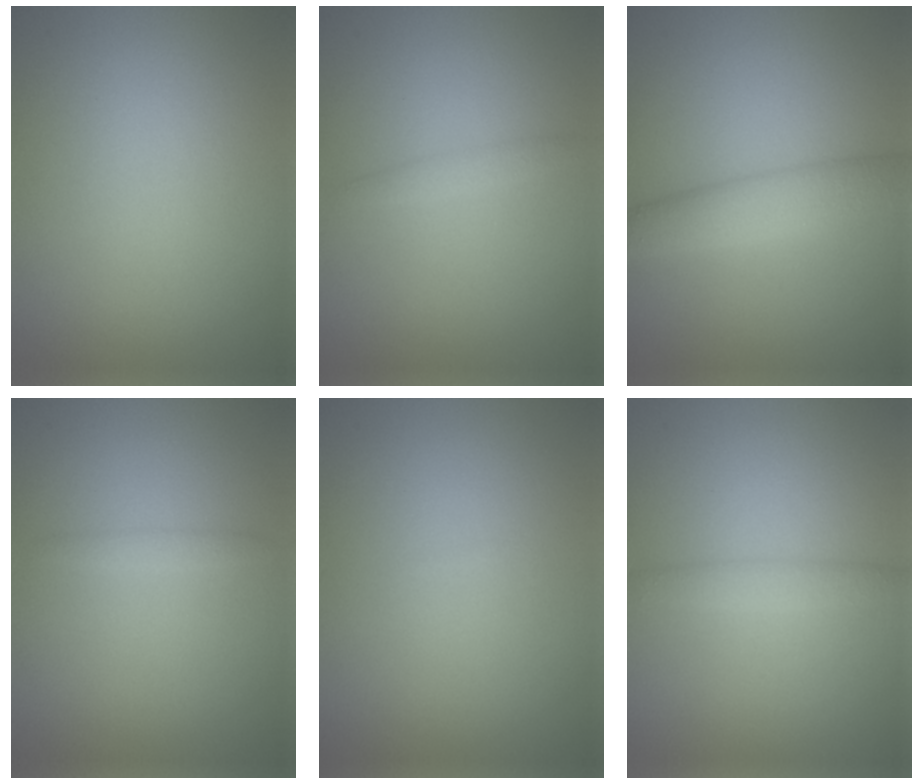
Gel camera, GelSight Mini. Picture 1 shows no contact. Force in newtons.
{"total": 0.5, "press": 0.5, "slide": 0.1}
{"total": 3.9, "press": 3.9, "slide": 0.1}
{"total": 0.8, "press": 0.8, "slide": 0.1}
{"total": 0.0}
{"total": 1.4, "press": 1.4, "slide": 0.0}